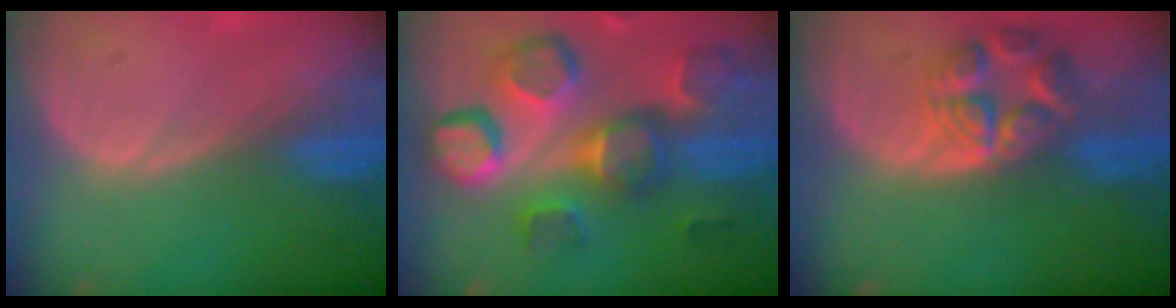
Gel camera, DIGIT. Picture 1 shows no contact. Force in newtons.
{"total": 12.6, "press": 11.2, "slide": 5.7}
{"total": 7.6, "press": 6.8, "slide": 3.4}